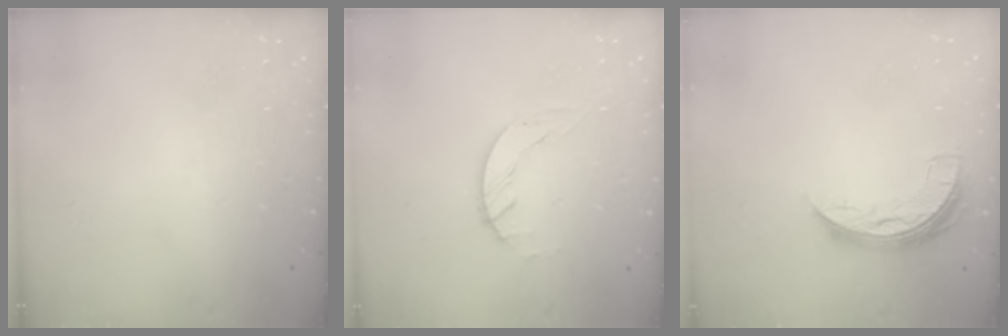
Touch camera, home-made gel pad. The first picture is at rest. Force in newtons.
{"total": 1.5, "press": 1.5, "slide": 0.2}
{"total": 7.7, "press": 7.7, "slide": 0.4}